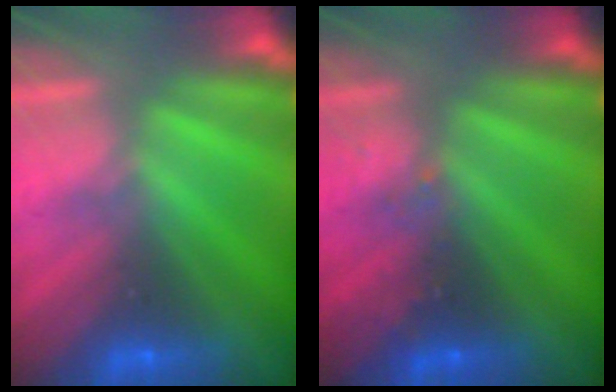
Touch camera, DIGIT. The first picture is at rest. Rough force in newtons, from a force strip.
{"total": 2.9}